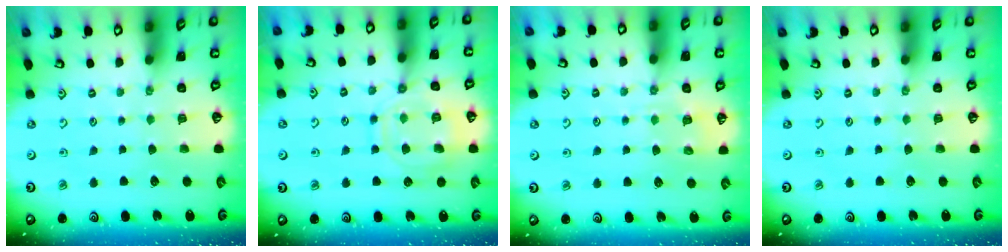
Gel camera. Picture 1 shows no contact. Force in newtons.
{"total": 11.5, "press": 11.5, "slide": 1.1}
{"total": 4.8, "press": 4.8, "slide": 0.7}
{"total": 0.0}